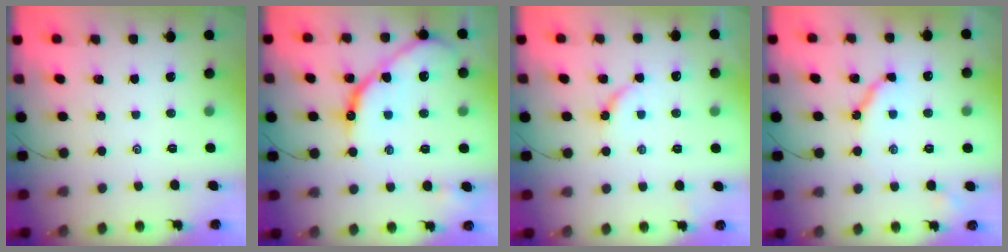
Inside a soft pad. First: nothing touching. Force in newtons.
{"total": 13.5, "press": 13.4, "slide": 1.4}
{"total": 5.0, "press": 5.0, "slide": 0.6}
{"total": 8.8, "press": 8.8, "slide": 0.9}